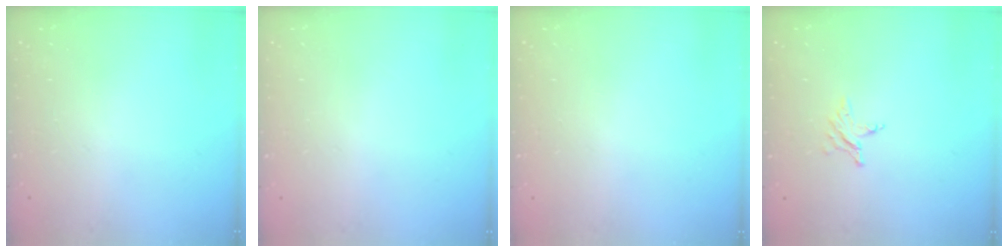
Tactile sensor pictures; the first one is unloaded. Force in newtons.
{"total": 0.0}
{"total": 0.0}
{"total": 2.8, "press": 2.7, "slide": 0.4}